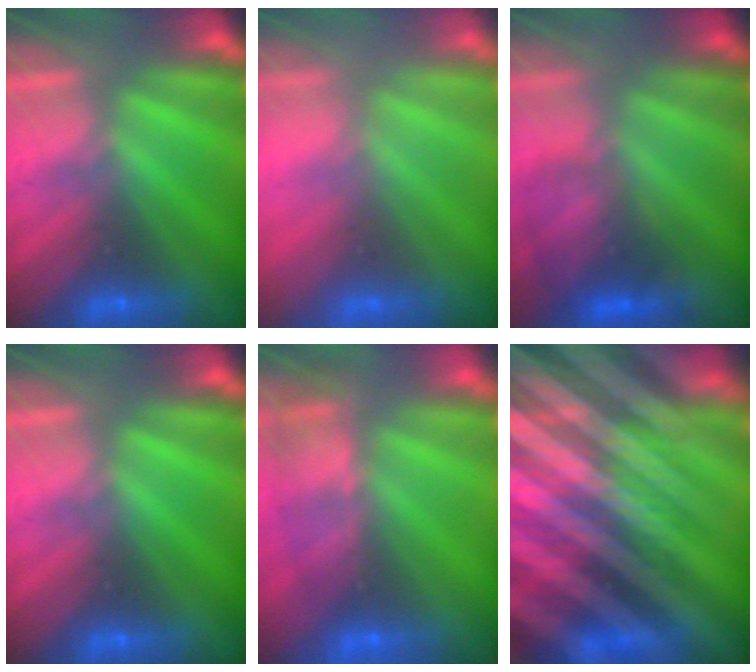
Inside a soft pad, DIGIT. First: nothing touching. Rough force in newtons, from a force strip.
{"total": 2.5}
{"total": 4.8}
{"total": 0.0}
{"total": 10.1}
{"total": 8.8}